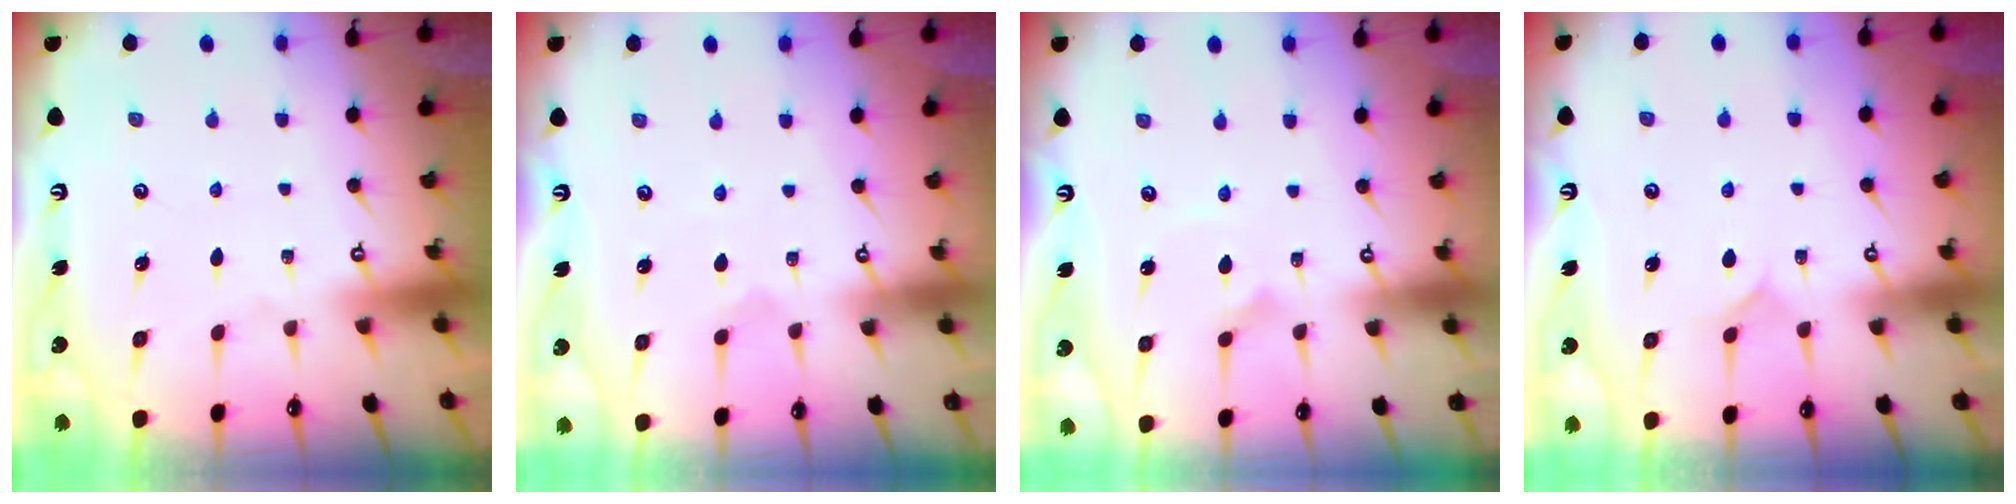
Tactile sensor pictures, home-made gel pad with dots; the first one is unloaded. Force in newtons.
{"total": 1.2, "press": 1.2, "slide": 0.1}
{"total": 3.0, "press": 3.0, "slide": 0.2}
{"total": 5.7, "press": 5.7, "slide": 0.4}